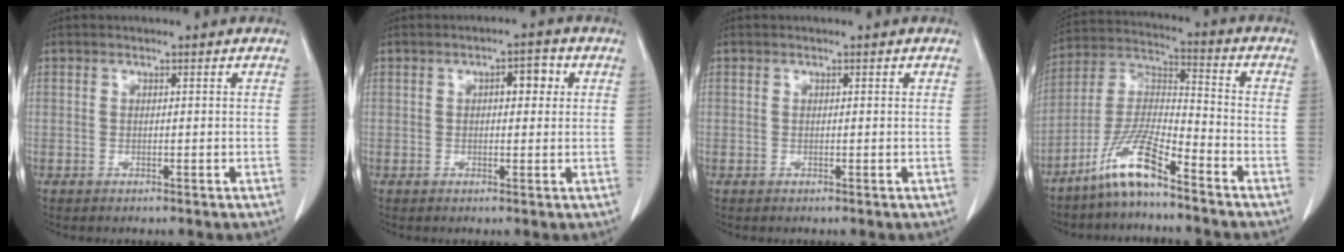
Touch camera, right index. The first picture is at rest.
{"total": 3.3, "force": [0.8, 1.4, 2.9], "torque": [-0.042, 0.015, 0.010]}
{"total": 0.0}
{"total": 10.4, "force": [-7.4, 1.0, 7.2], "torque": [-0.157, -0.005, -0.150]}